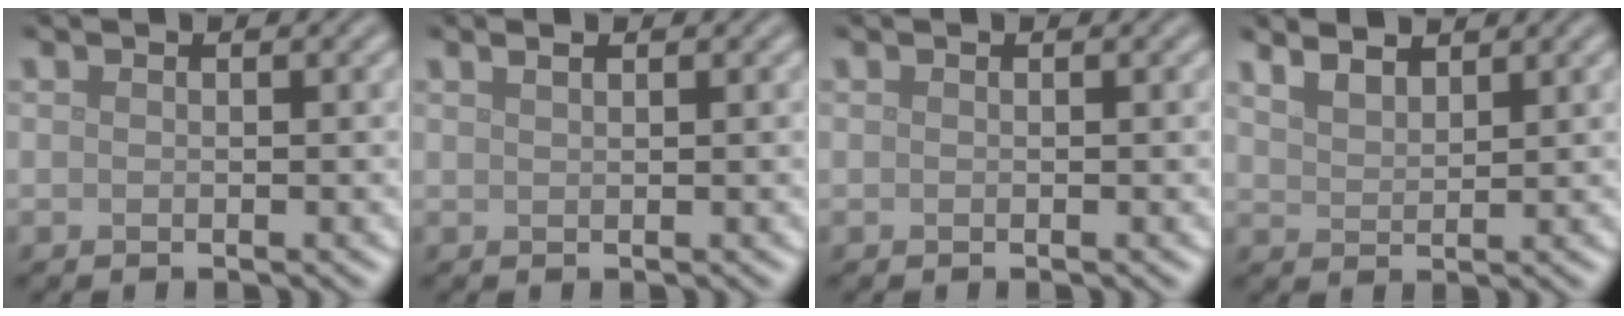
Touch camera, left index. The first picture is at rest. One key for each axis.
{"total": 0.7, "fx": 0.6, "fy": 0.2, "fz": 0.4, "tx": -0.007, "ty": 0.003, "tz": 0.011}
{"total": 0.0}
{"total": 3.6, "fx": 3.0, "fy": 1.2, "fz": 1.5, "tx": -0.028, "ty": 0.016, "tz": 0.038}